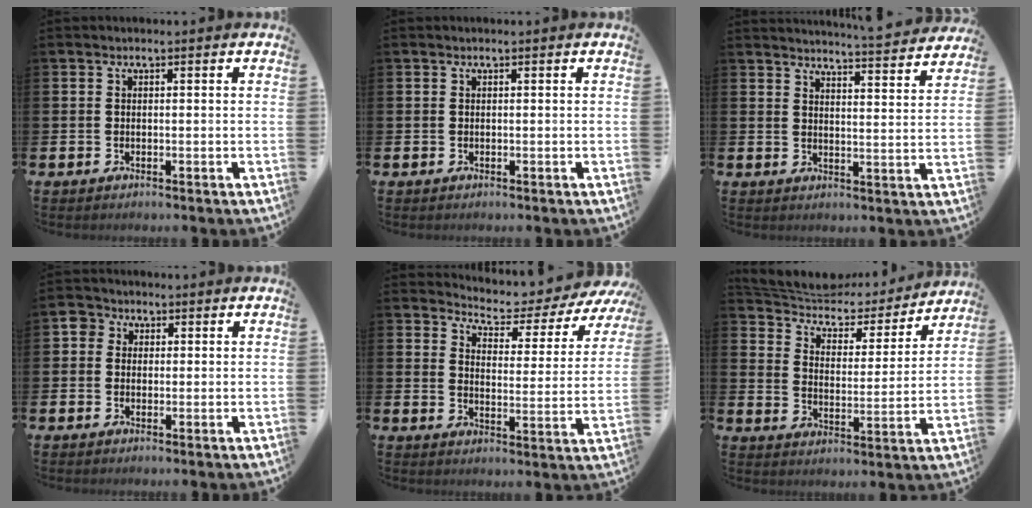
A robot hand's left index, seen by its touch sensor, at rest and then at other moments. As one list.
[{"total": 0.0}, {"total": 4.9, "force": [4.8, -0.6, 0.6], "torque": [-0.016, -0.040, 0.082]}, {"total": 2.5, "force": [1.0, 2.2, 0.3], "torque": [0.000, 0.005, 0.011]}, {"total": 4.5, "force": [4.3, 1.1, 0.7], "torque": [-0.035, -0.044, 0.065]}, {"total": 5.8, "force": [5.2, 2.2, 1.3], "torque": [-0.060, -0.040, 0.086]}]